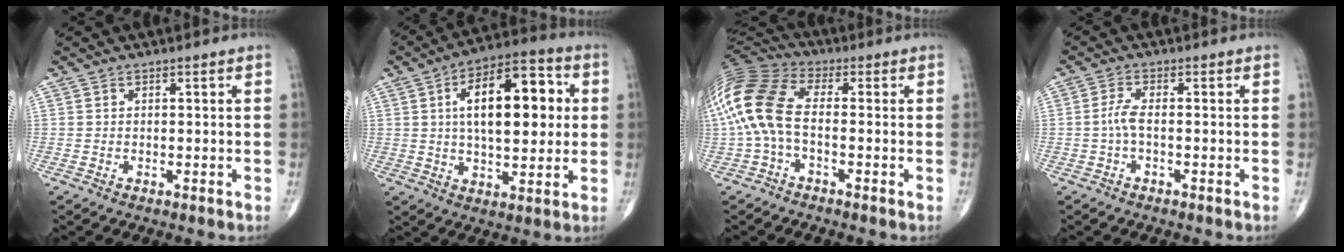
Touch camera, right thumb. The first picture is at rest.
{"total": 17.9, "force": [3.2, 8.4, 15.5], "torque": [-0.212, 0.015, 0.044]}
{"total": 14.7, "force": [-1.1, 8.0, 12.3], "torque": [-0.271, 0.035, -0.031]}
{"total": 2.8, "force": [-0.6, 0.8, 2.7], "torque": [-0.064, 0.004, -0.014]}